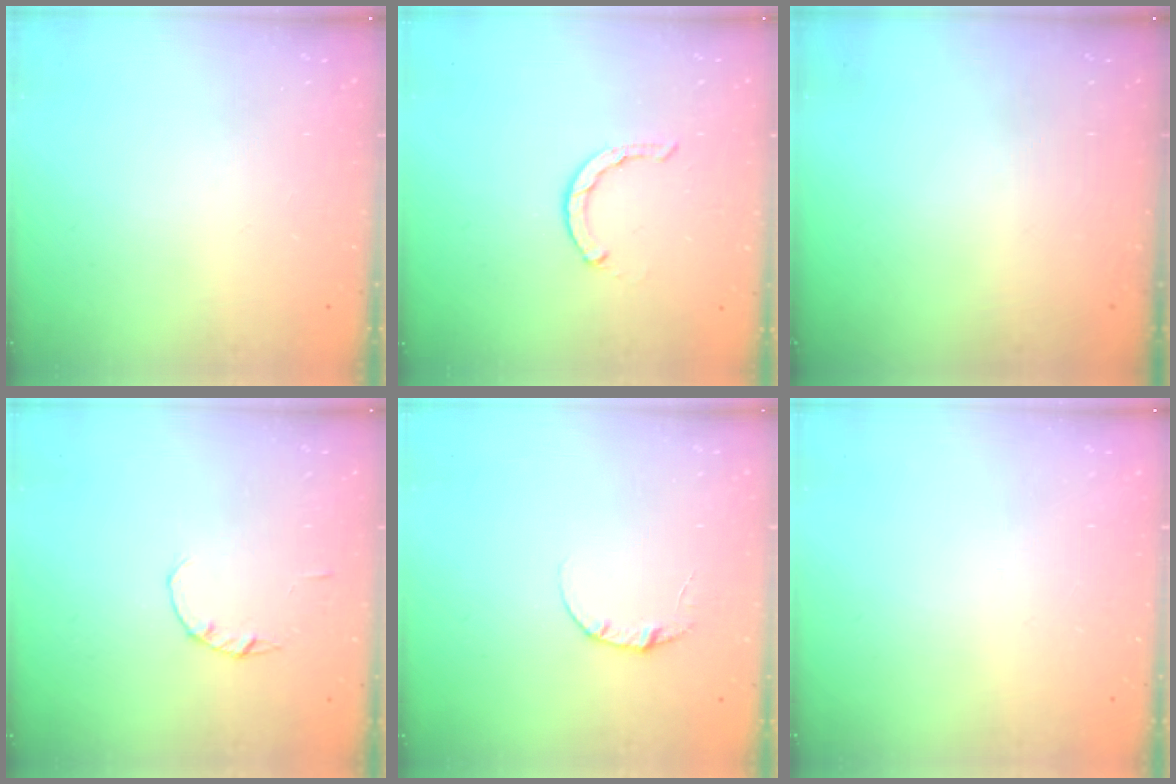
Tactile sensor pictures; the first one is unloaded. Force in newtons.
{"total": 1.2, "press": 1.2, "slide": 0.2}
{"total": 0.0}
{"total": 1.4, "press": 1.3, "slide": 0.3}
{"total": 4.0, "press": 4.0, "slide": 0.4}
{"total": 2.4, "press": 2.4, "slide": 0.2}